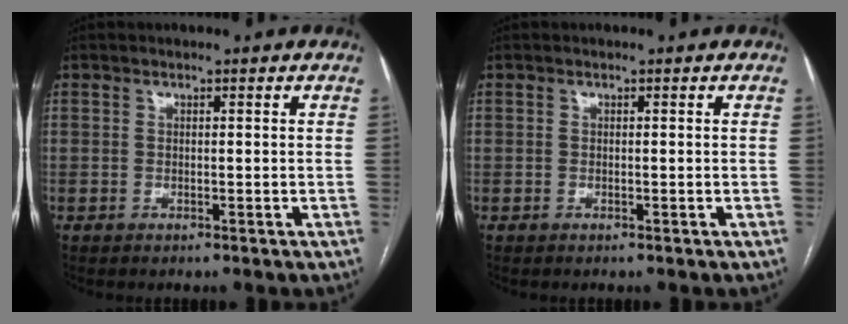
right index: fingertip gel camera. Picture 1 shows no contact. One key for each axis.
{"total": 0.0}